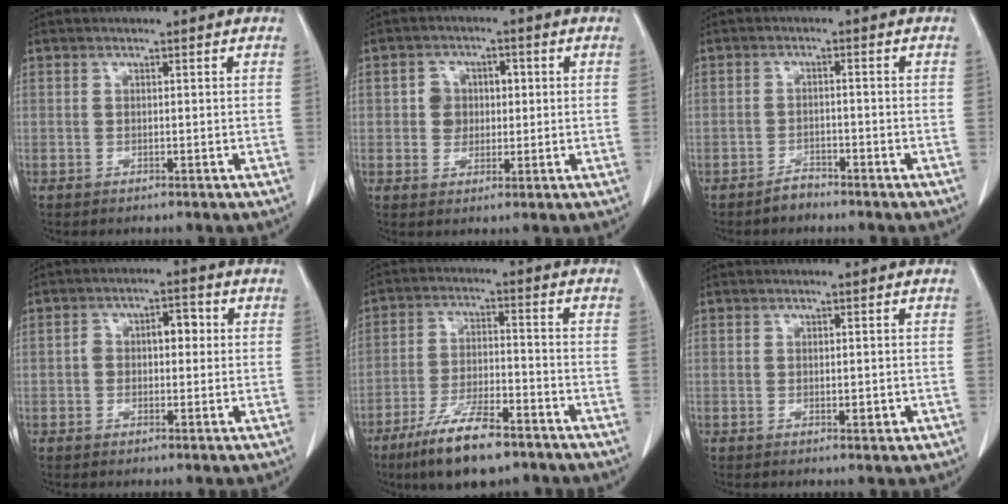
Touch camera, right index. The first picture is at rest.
{"total": 4.9, "force": [0.3, 4.3, 2.2], "torque": [-0.040, 0.022, 0.009]}
{"total": 2.6, "force": [-2.3, 1.1, 0.6], "torque": [-0.012, 0.003, -0.037]}
{"total": 6.0, "force": [0.5, 3.4, 4.9], "torque": [-0.087, 0.037, 0.011]}
{"total": 12.6, "force": [-8.5, 3.3, 8.7], "torque": [-0.163, -0.013, -0.146]}
{"total": 2.2, "force": [-0.5, 1.0, 1.9], "torque": [-0.033, -0.003, -0.002]}